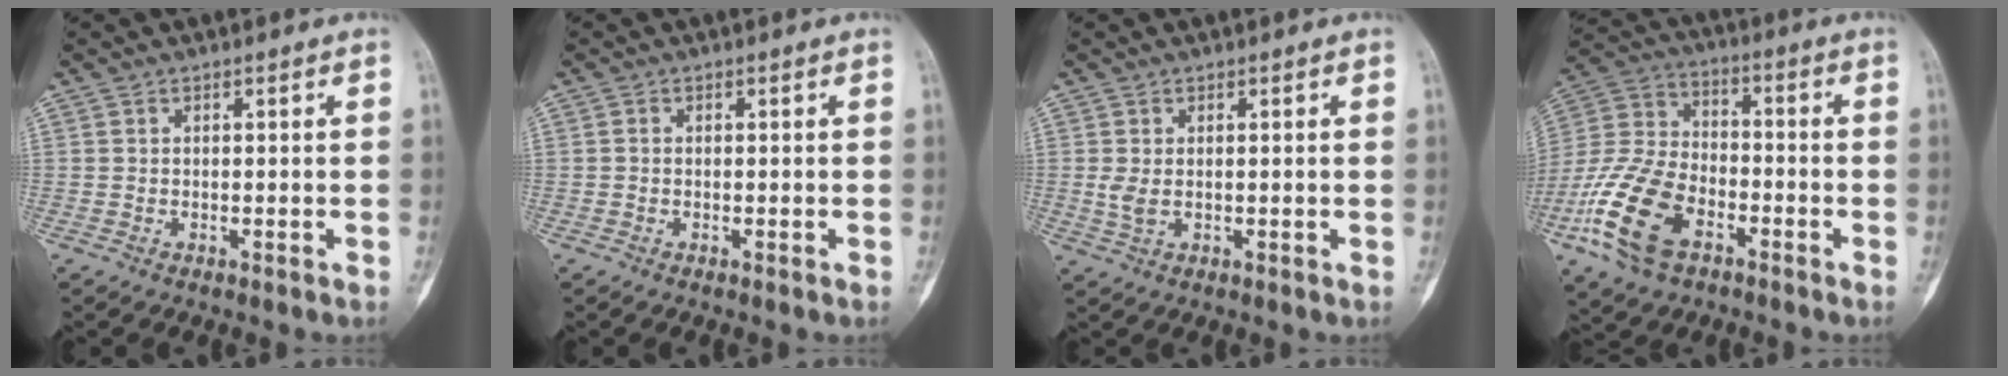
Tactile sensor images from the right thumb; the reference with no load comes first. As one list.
[{"total": 0.0}, {"total": 2.6, "force": [0.3, 1.3, 2.3], "torque": [-0.048, -0.006, 0.010]}, {"total": 17.4, "force": [-7.8, 10.3, 11.7], "torque": [-0.241, 0.031, -0.154]}]